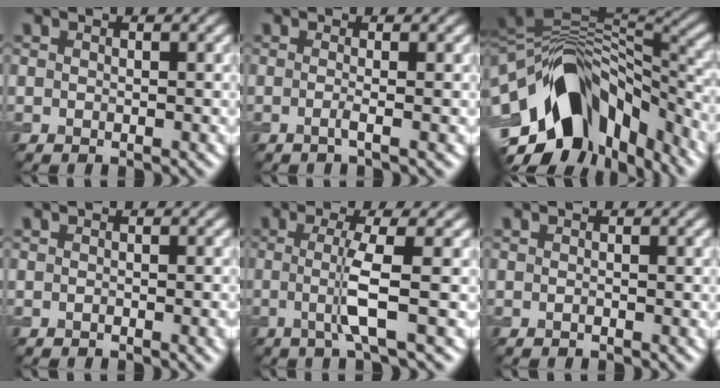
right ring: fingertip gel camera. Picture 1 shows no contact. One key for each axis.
{"total": 1.5, "fx": -0.3, "fy": 0.5, "fz": 1.4, "tx": -0.019, "ty": -0.005, "tz": -0.013}
{"total": 15.4, "fx": -4.2, "fy": 10.3, "fz": 10.8, "tx": -0.202, "ty": -0.012, "tz": -0.050}
{"total": 1.5, "fx": -0.6, "fy": 0.5, "fz": 1.3, "tx": -0.016, "ty": -0.002, "tz": -0.009}
{"total": 3.8, "fx": -0.1, "fy": 0.5, "fz": 3.8, "tx": -0.072, "ty": -0.003, "tz": -0.008}
{"total": 0.0}